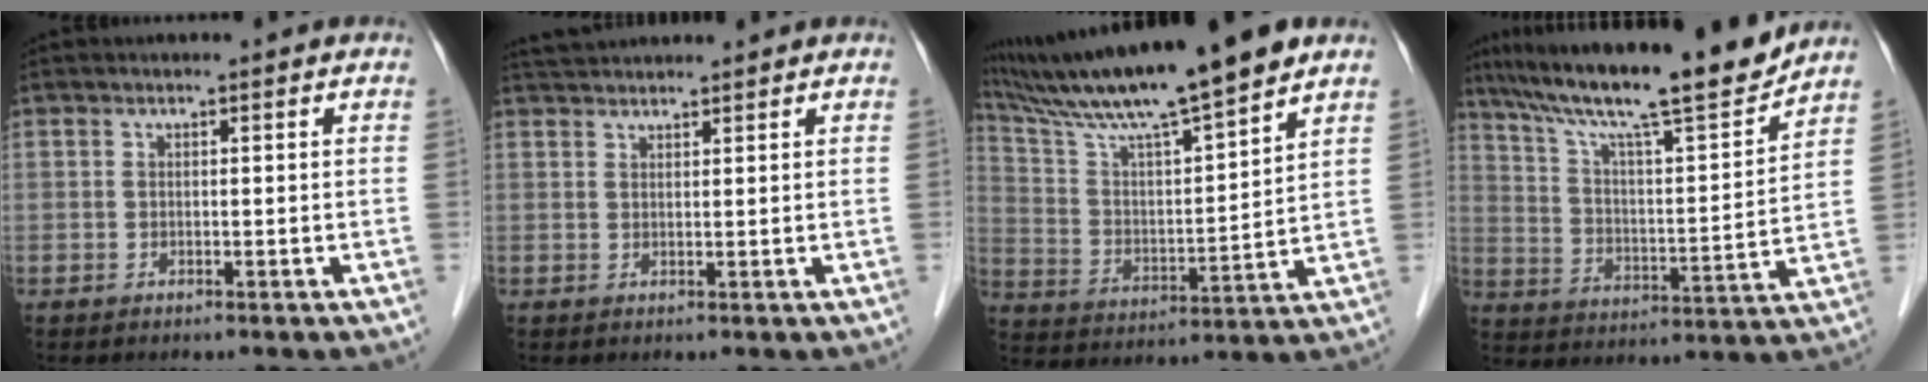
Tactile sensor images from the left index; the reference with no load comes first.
{"total": 3.6, "force": [3.5, 0.3, 0.8], "torque": [-0.017, 0.030, 0.065]}
{"total": 18.0, "force": [14.8, -0.3, 10.1], "torque": [-0.180, 0.007, 0.254]}
{"total": 18.3, "force": [15.7, 0.1, 9.4], "torque": [-0.160, -0.003, 0.251]}